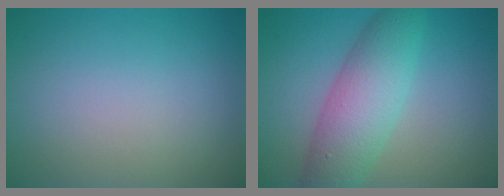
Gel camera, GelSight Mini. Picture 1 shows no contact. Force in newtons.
{"total": 6.3, "press": 6.2, "slide": 0.1}